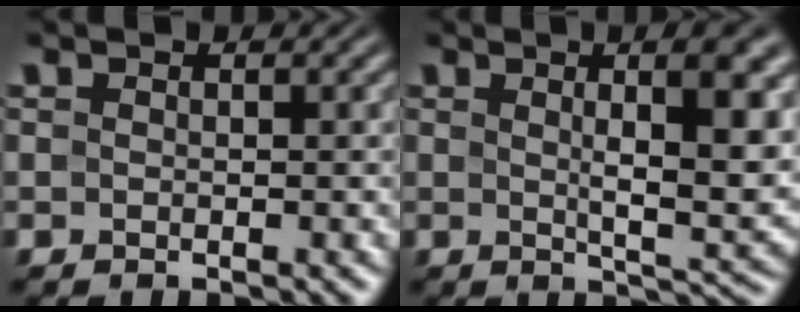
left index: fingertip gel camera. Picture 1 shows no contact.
{"total": 10.4, "force": [2.3, 3.1, 9.6], "torque": [-0.110, 0.004, 0.023]}